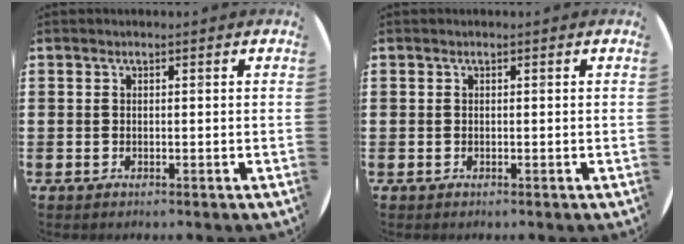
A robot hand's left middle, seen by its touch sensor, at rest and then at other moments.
{"total": 0.0}